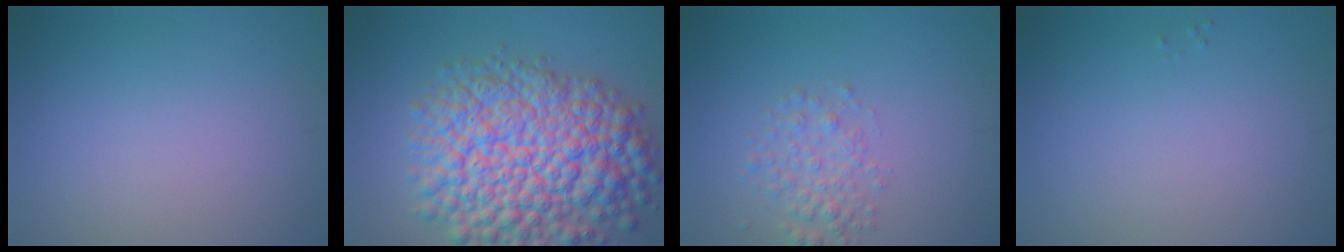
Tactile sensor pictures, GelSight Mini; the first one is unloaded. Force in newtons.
{"total": 12.7, "press": 12.7, "slide": 0.5}
{"total": 2.3, "press": 2.3, "slide": 0.1}
{"total": 0.0}